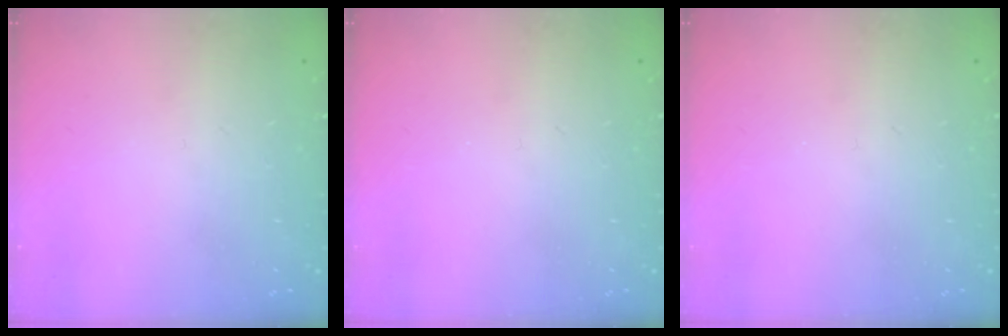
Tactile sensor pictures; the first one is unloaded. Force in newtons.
{"total": 0.0}
{"total": 0.0}